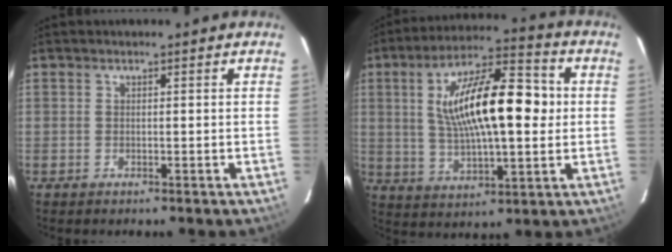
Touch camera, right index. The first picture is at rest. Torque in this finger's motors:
{"motor_torque": [1.49, 0.02, 1.05, 0.21]}